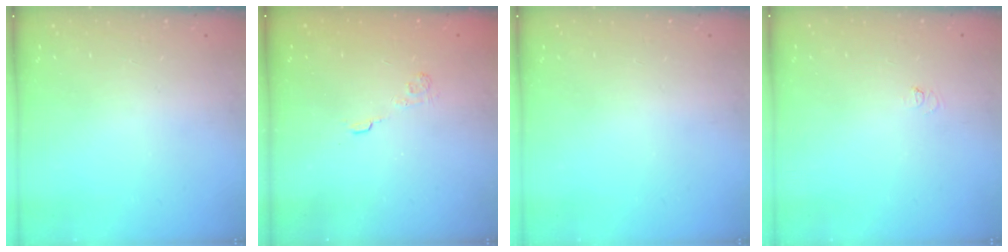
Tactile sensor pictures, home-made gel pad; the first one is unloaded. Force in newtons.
{"total": 2.9, "press": 2.5, "slide": 1.4}
{"total": 0.0}
{"total": 3.3, "press": 3.3, "slide": 0.3}